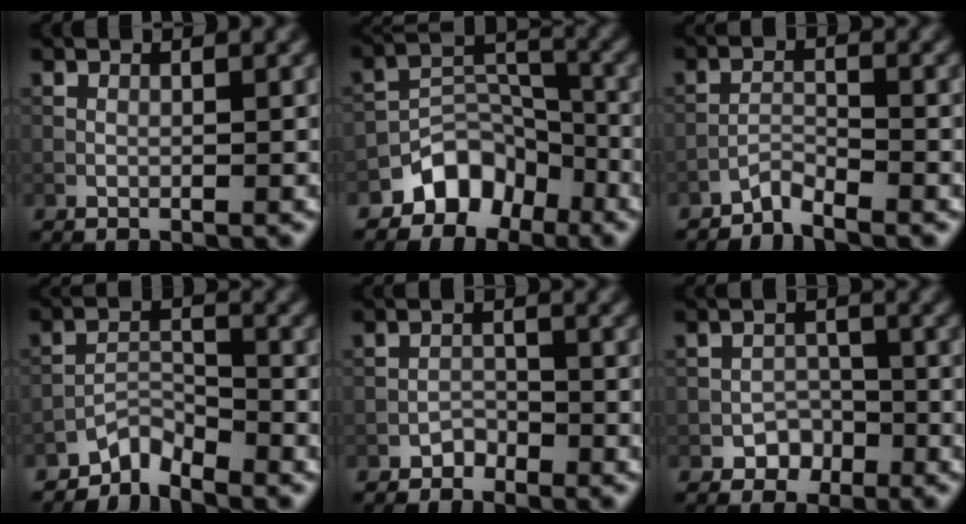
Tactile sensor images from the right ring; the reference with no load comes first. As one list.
[{"total": 5.2, "force": [-3.8, 3.2, 1.5], "torque": [-0.009, 0.006, -0.069]}, {"total": 1.9, "force": [-1.9, 0.1, 0.3], "torque": [-0.004, 0.008, -0.041]}, {"total": 2.9, "force": [-2.7, 0.6, 0.6], "torque": [-0.005, 0.009, -0.058]}, {"total": 1.3, "force": [-1.2, 0.6, 0.1], "torque": [0.004, 0.009, -0.021]}, {"total": 2.2, "force": [-1.5, 1.6, 0.3], "torque": [0.005, 0.010, -0.023]}]